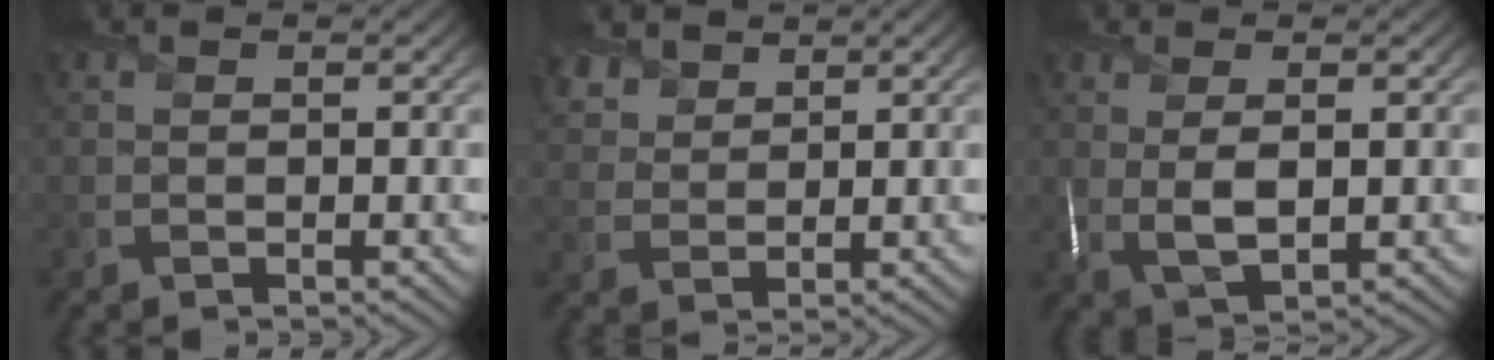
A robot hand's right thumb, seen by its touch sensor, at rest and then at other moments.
{"total": 4.2, "force": [3.4, 2.1, 1.3], "torque": [-0.043, 0.004, 0.077]}
{"total": 3.6, "force": [0.6, 1.3, 3.4], "torque": [-0.075, 0.000, 0.015]}